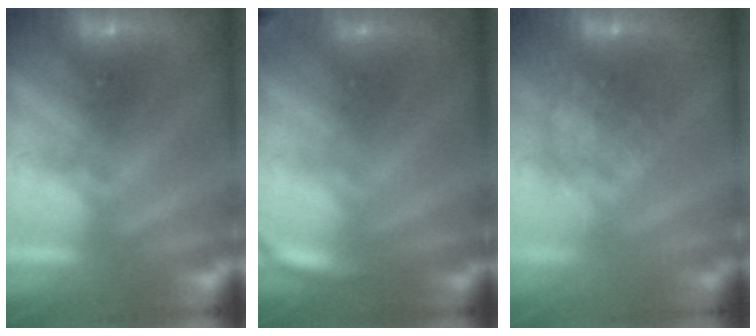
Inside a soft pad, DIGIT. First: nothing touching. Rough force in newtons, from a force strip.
{"total": 2.7}
{"total": 4.5}